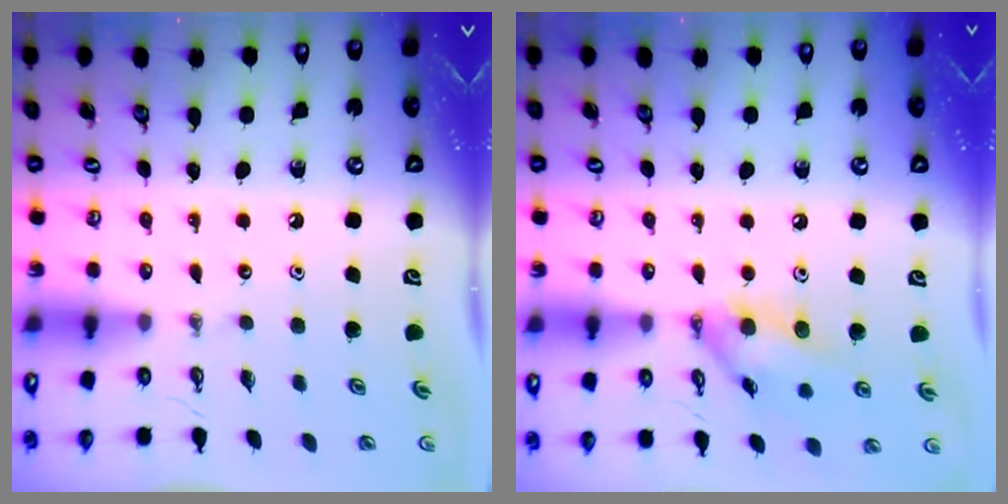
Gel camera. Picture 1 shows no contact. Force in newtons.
{"total": 12.3, "press": 12.3, "slide": 0.9}